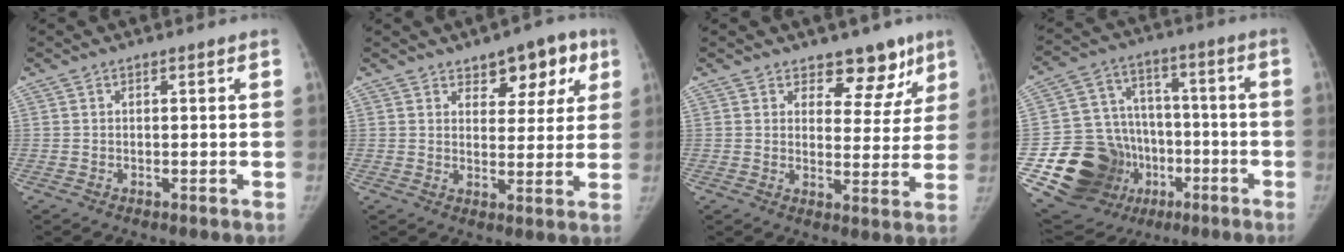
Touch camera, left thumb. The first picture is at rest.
{"total": 8.8, "force": [4.9, 5.0, 5.4], "torque": [-0.023, -0.018, 0.061]}
{"total": 8.2, "force": [5.9, 4.8, 3.0], "torque": [0.012, -0.034, 0.076]}
{"total": 22.6, "force": [-7.5, 18.4, 10.9], "torque": [-0.171, 0.076, -0.107]}